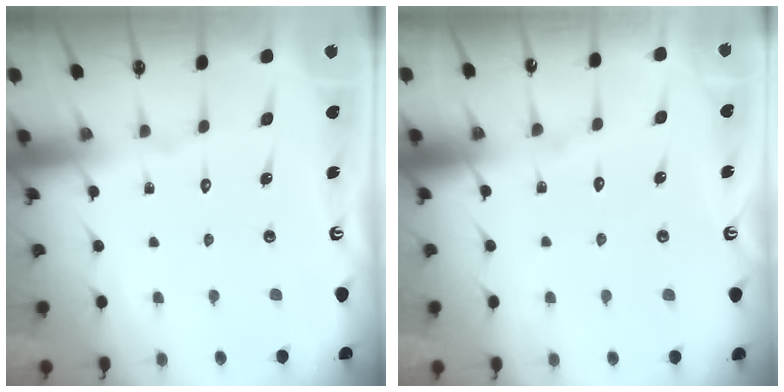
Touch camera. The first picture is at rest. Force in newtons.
{"total": 5.4, "press": 5.3, "slide": 0.6}